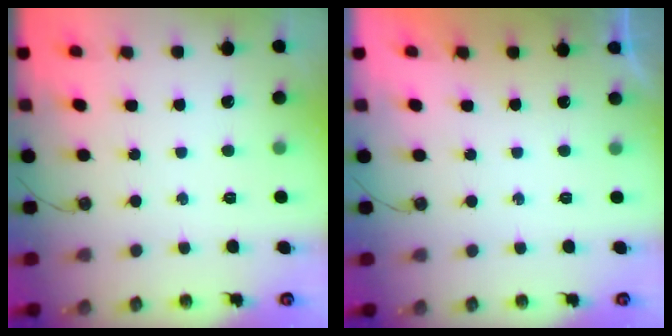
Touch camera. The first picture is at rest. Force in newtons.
{"total": 0.0}